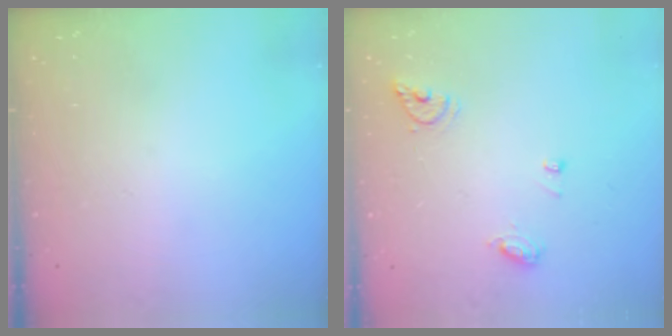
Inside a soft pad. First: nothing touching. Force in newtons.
{"total": 7.4, "press": 7.3, "slide": 0.9}